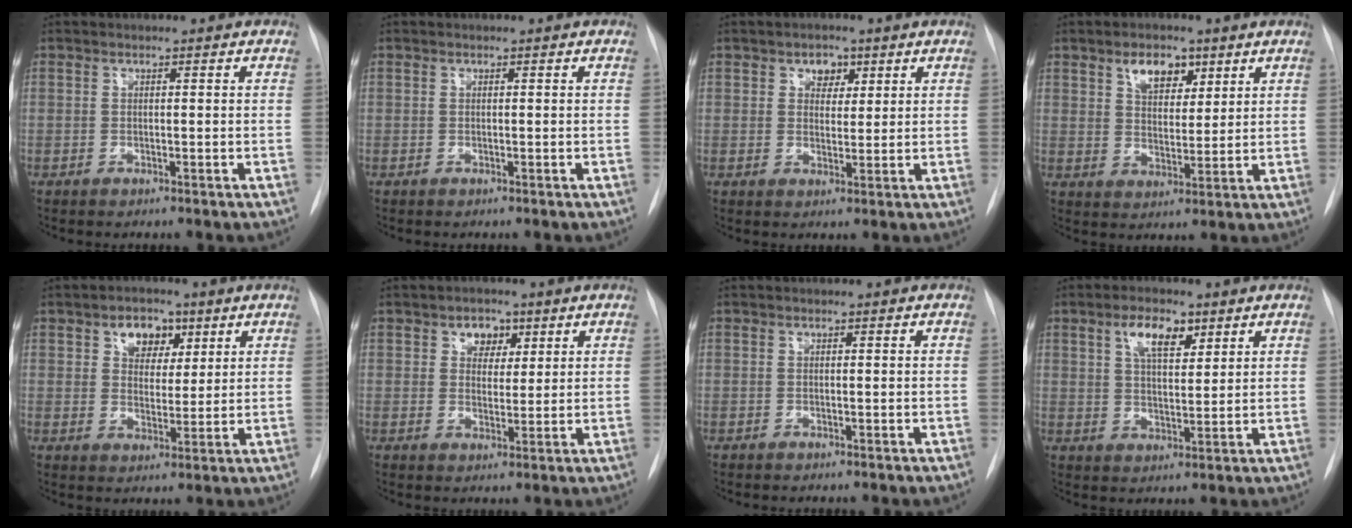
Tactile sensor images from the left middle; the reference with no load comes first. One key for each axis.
{"total": 0.0}
{"total": 3.3, "fx": 1.7, "fy": 2.2, "fz": 1.7, "tx": -0.022, "ty": 0.004, "tz": 0.027}
{"total": 5.9, "fx": 3.4, "fy": 3.3, "fz": 3.6, "tx": -0.061, "ty": 0.005, "tz": 0.061}
{"total": 5.8, "fx": 3.0, "fy": 3.9, "fz": 3.2, "tx": -0.049, "ty": 0.013, "tz": 0.050}
{"total": 4.0, "fx": 2.0, "fy": 2.8, "fz": 2.0, "tx": -0.029, "ty": 0.007, "tz": 0.034}
{"total": 0.0}
{"total": 6.4, "fx": 3.4, "fy": 2.5, "fz": 4.8, "tx": -0.091, "ty": 0.007, "tz": 0.061}